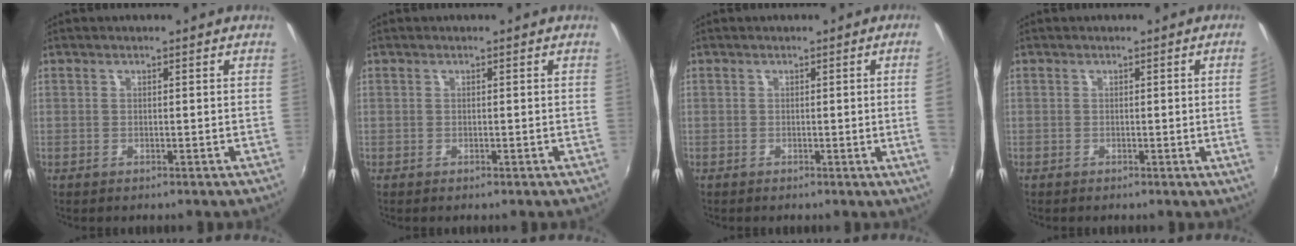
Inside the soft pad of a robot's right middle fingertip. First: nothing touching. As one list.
[{"total": 0.0}, {"total": 3.8, "force": [0.2, -1.9, 3.3], "torque": [-0.052, -0.011, 0.007]}, {"total": 2.9, "force": [0.0, -1.7, 2.3], "torque": [-0.033, -0.014, 0.005]}]